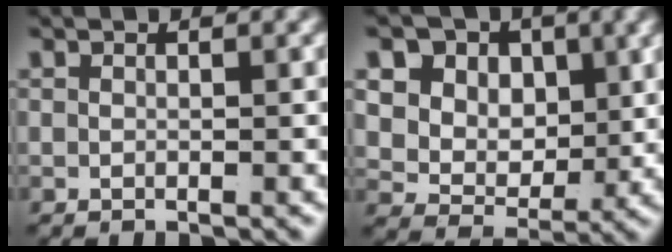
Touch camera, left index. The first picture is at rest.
{"total": 12.7, "force": [2.4, 10.7, 6.2], "torque": [-0.144, -0.024, 0.031]}